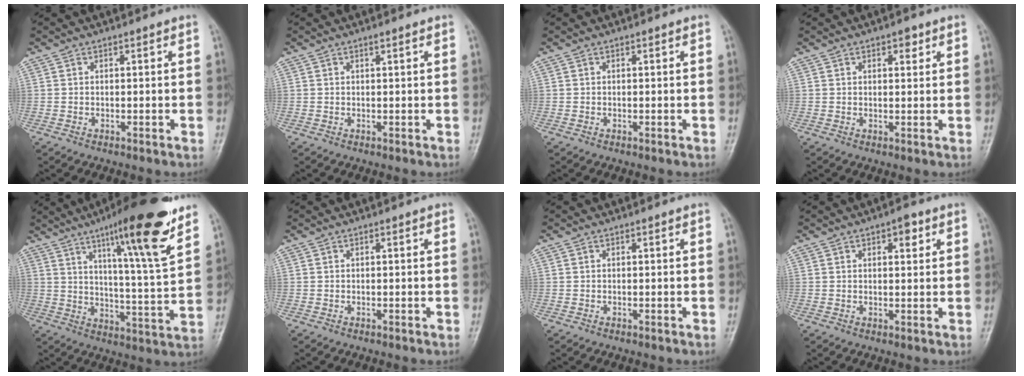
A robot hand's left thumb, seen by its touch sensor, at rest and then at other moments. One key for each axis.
{"total": 0.6, "fx": 0.4, "fy": 0.1, "fz": 0.4, "tx": -0.007, "ty": -0.001, "tz": 0.006}
{"total": 0.0}
{"total": 2.3, "fx": 1.3, "fy": 1.2, "fz": 1.4, "tx": -0.006, "ty": -0.005, "tz": 0.017}
{"total": 18.8, "fx": 11.8, "fy": 2.3, "fz": 14.4, "tx": -0.196, "ty": -0.064, "tz": 0.180}
{"total": 0.0}
{"total": 0.0}
{"total": 3.3, "fx": 1.7, "fy": 1.5, "fz": 2.4, "tx": -0.020, "ty": -0.004, "tz": 0.020}